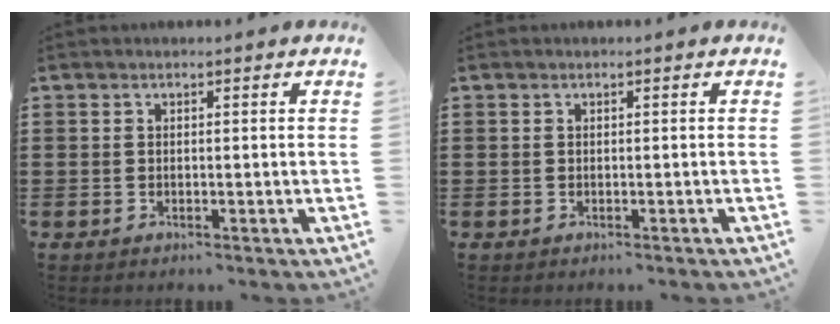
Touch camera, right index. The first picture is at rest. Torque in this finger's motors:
{"motor_torque": [0.11, -0.10, -0.04, 0.01]}